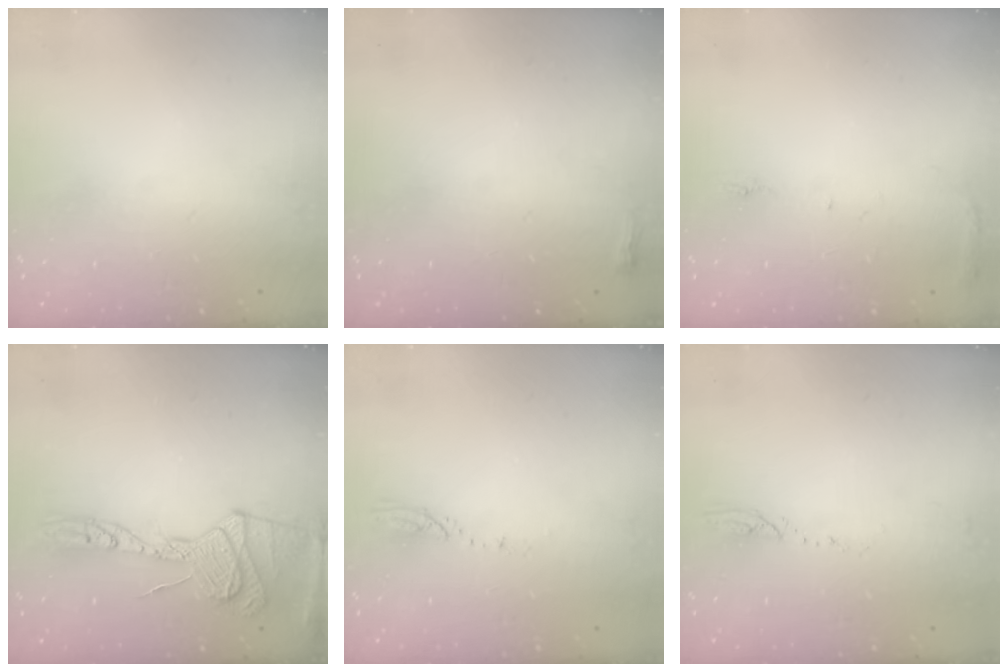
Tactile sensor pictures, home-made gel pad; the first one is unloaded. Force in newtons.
{"total": 2.2, "press": 2.2, "slide": 0.6}
{"total": 5.7, "press": 5.7, "slide": 0.6}
{"total": 18.9, "press": 18.8, "slide": 1.9}
{"total": 3.0, "press": 3.0, "slide": 0.1}
{"total": 2.6, "press": 2.6, "slide": 0.3}